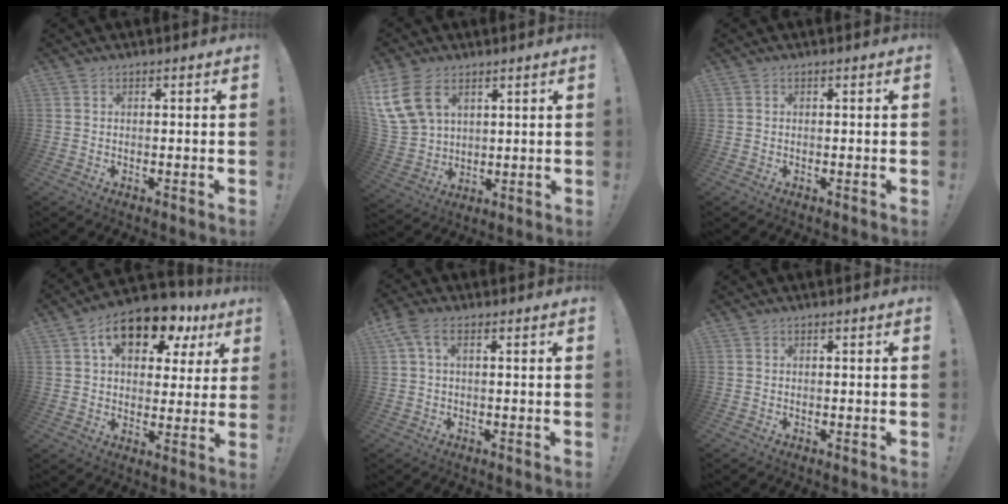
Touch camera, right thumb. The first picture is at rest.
{"total": 14.1, "force": [6.8, 9.5, 7.9], "torque": [-0.160, -0.026, 0.136]}
{"total": 0.0}
{"total": 15.9, "force": [8.4, 8.9, 10.1], "torque": [-0.154, -0.040, 0.144]}
{"total": 3.9, "force": [1.2, 1.5, 3.3], "torque": [-0.072, 0.003, 0.024]}
{"total": 0.0}